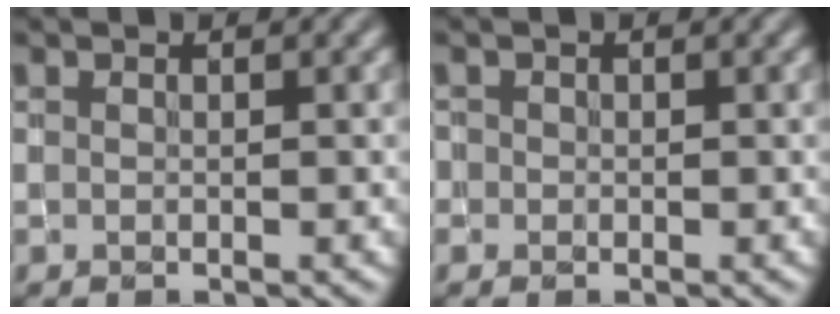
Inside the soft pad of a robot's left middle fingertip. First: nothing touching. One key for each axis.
{"total": 0.7, "fx": -0.2, "fy": 0.6, "fz": -0.1, "tx": 0.006, "ty": 0.002, "tz": -0.007}